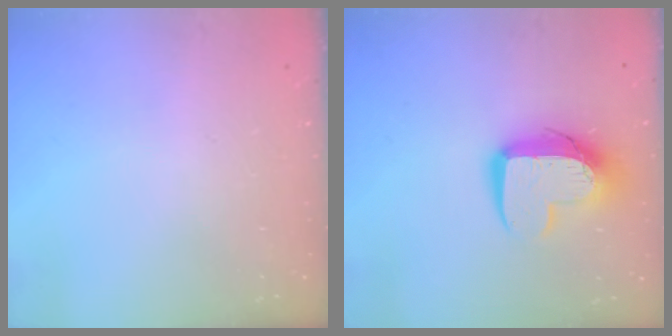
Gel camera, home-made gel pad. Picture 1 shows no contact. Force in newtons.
{"total": 12.3, "press": 12.3, "slide": 0.9}